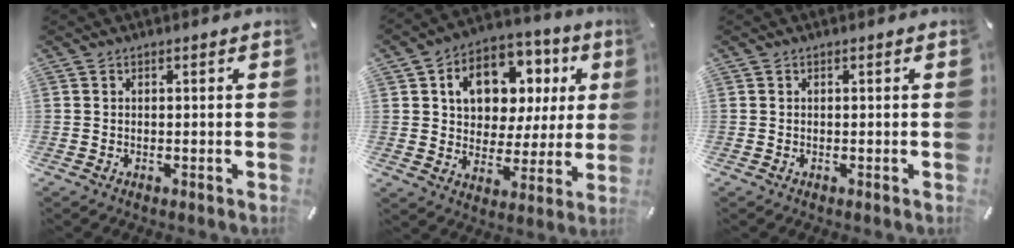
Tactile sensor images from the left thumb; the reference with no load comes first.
{"total": 13.8, "force": [5.1, 10.5, 7.3], "torque": [-0.121, -0.018, 0.097]}
{"total": 0.0}